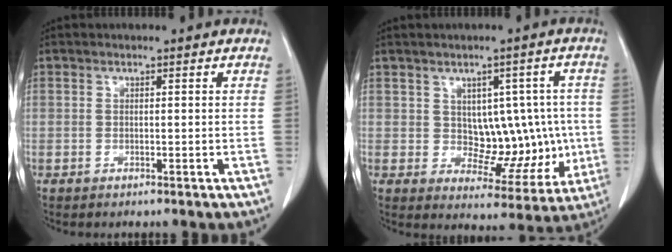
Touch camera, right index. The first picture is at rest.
{"total": 9.3, "force": [0.5, 6.0, 7.1], "torque": [-0.067, 0.024, 0.028]}